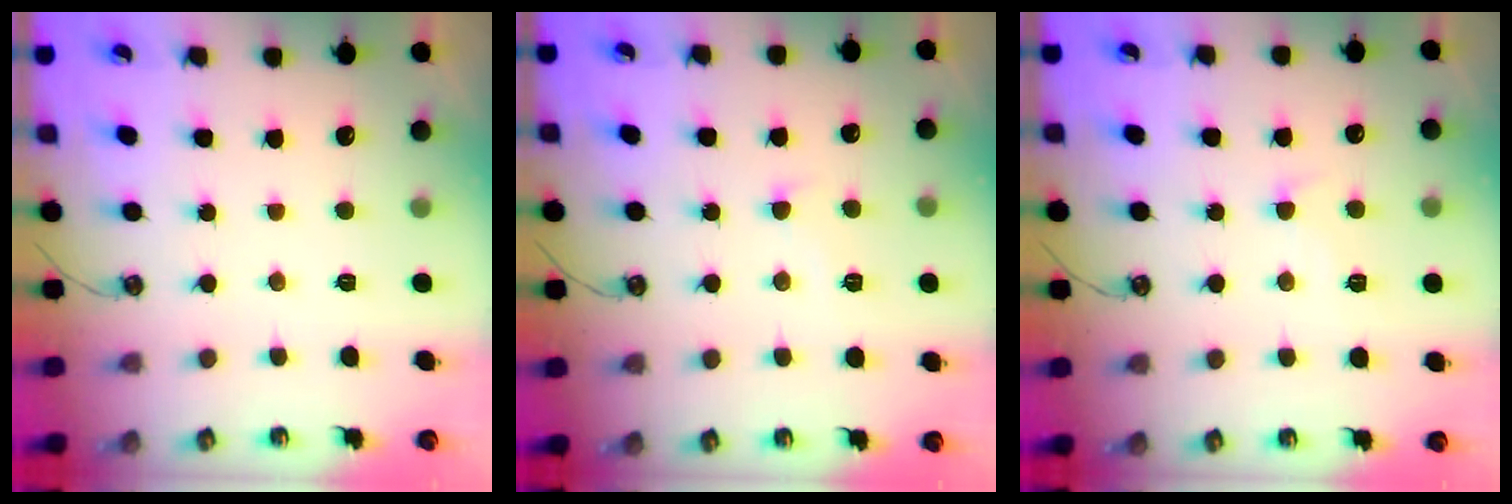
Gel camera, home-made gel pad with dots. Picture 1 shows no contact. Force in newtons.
{"total": 2.3, "press": 2.2, "slide": 0.5}
{"total": 2.6, "press": 2.5, "slide": 0.6}